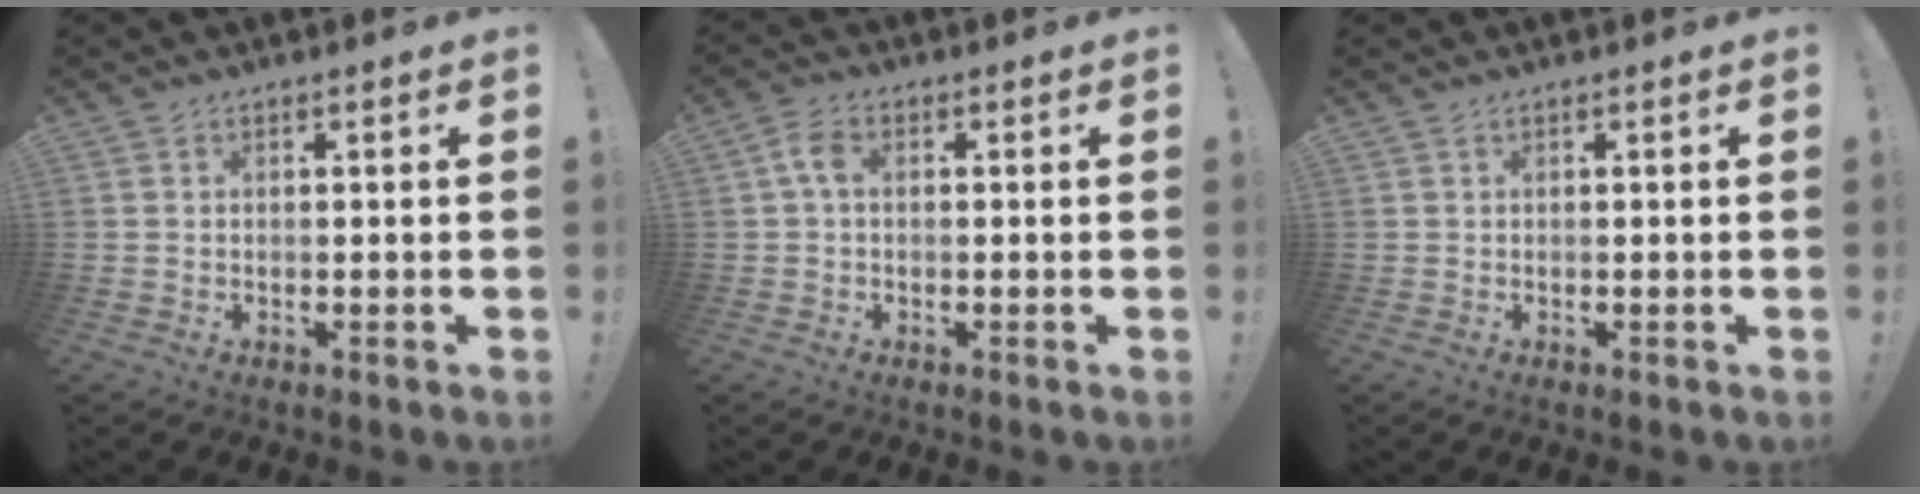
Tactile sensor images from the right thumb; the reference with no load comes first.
{"total": 4.5, "force": [0.5, 2.9, 3.4], "torque": [-0.068, 0.015, 0.012]}
{"total": 0.0}